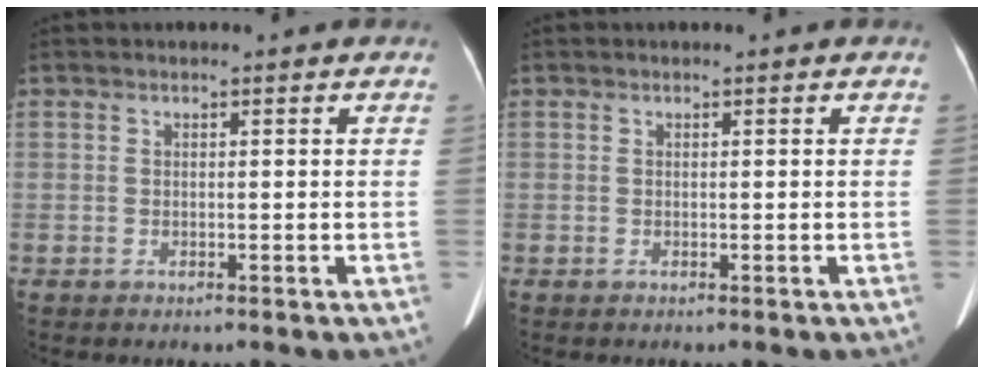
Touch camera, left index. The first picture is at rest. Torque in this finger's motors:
{"motor_torque": [0.04, 0.05, 0.00, 0.01]}